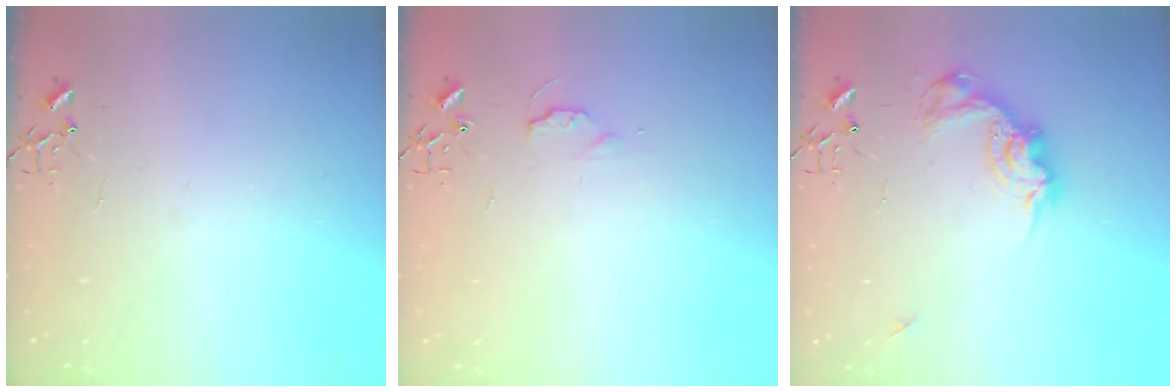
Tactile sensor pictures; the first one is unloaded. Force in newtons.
{"total": 3.6, "press": 3.6, "slide": 0.4}
{"total": 15.3, "press": 15.3, "slide": 1.0}